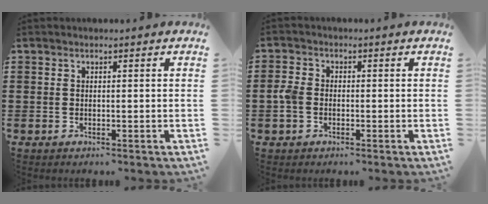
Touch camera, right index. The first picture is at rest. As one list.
[{"total": 2.6, "force": [-0.7, 2.0, 1.6], "torque": [-0.046, -0.002, -0.019]}]